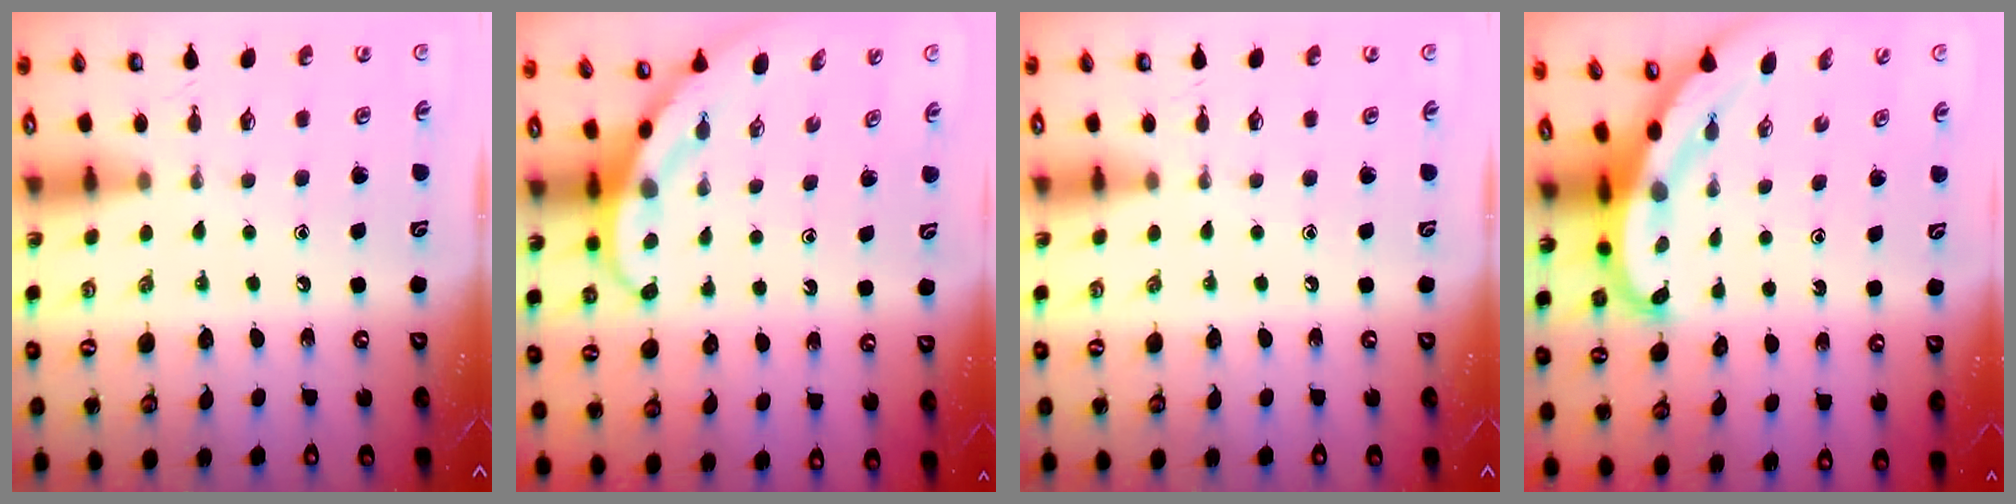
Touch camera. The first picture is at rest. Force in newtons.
{"total": 4.0, "press": 4.0, "slide": 0.4}
{"total": 0.0}
{"total": 6.8, "press": 6.8, "slide": 0.7}